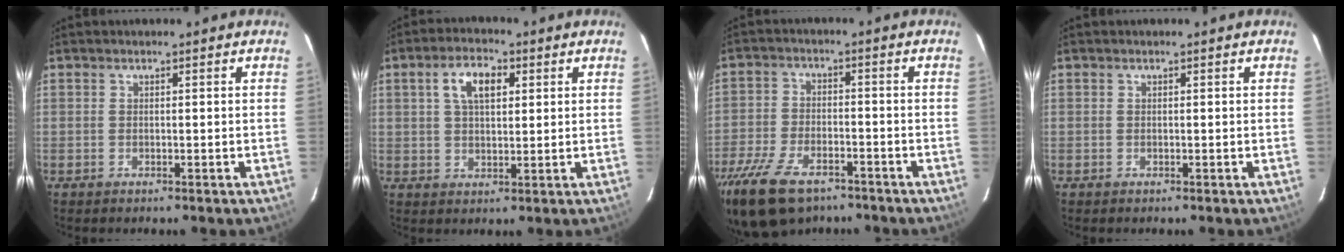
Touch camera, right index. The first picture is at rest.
{"total": 6.6, "force": [2.3, 3.4, 5.2], "torque": [-0.094, 0.016, 0.043]}
{"total": 15.1, "force": [-10.5, 7.2, 8.1], "torque": [-0.194, -0.028, -0.190]}
{"total": 0.0}